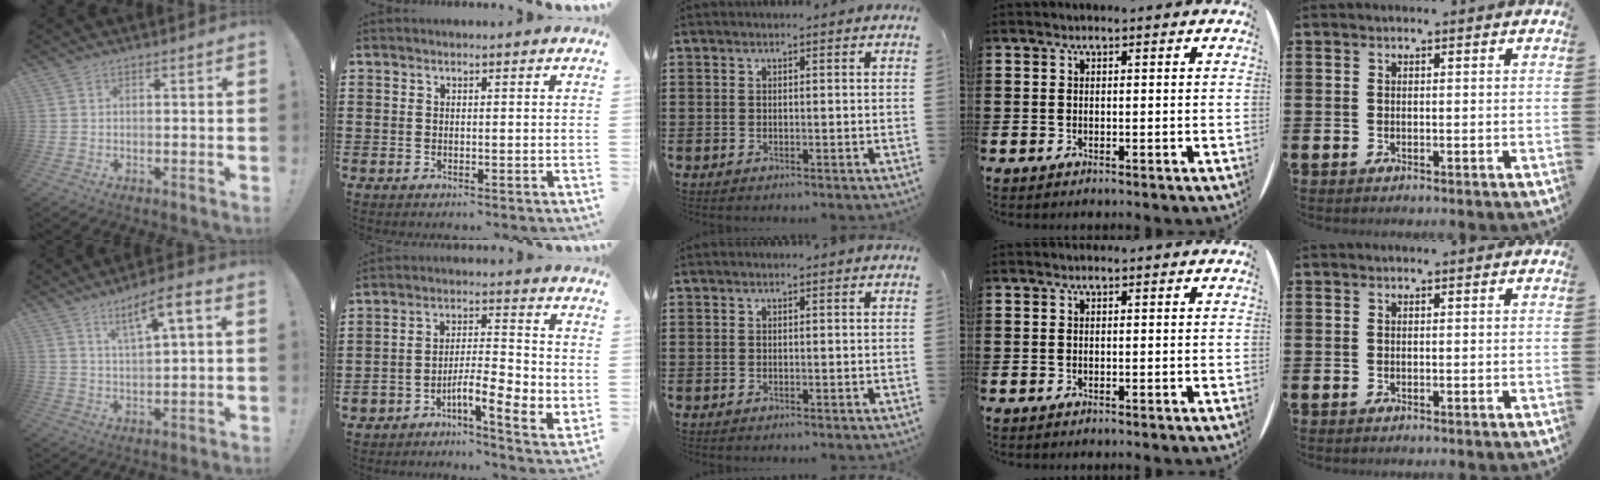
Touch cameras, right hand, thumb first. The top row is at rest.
{"thumb": {"total": 8.4, "force": [3.4, 1.4, 7.5], "torque": [-0.123, -0.008, 0.053]}, "index": {"total": 6.4, "force": [-3.3, 1.9, 5.1], "torque": [-0.086, -0.003, -0.059]}}